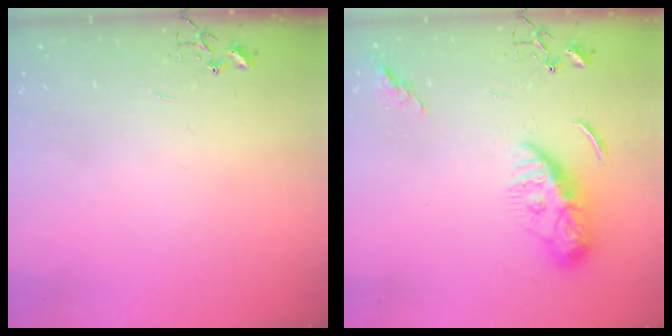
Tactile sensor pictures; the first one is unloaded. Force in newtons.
{"total": 9.4, "press": 9.4, "slide": 1.0}